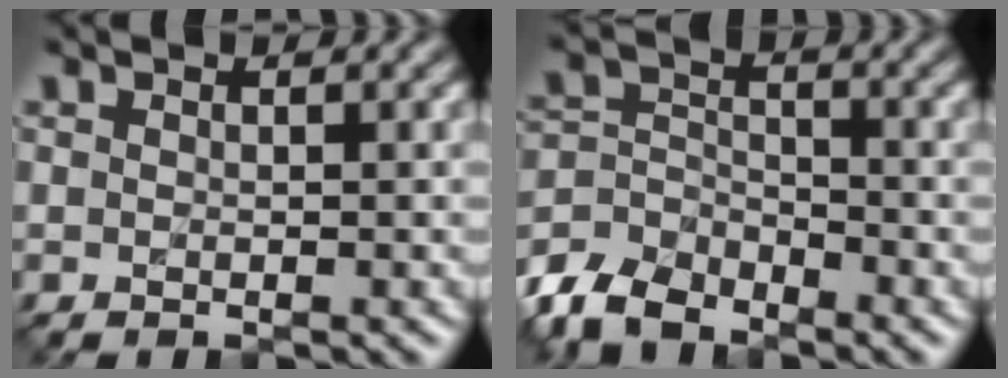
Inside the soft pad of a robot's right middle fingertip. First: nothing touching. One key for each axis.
{"total": 5.3, "fx": -4.5, "fy": 2.3, "fz": 1.6, "tx": -0.041, "ty": 0.003, "tz": -0.102}